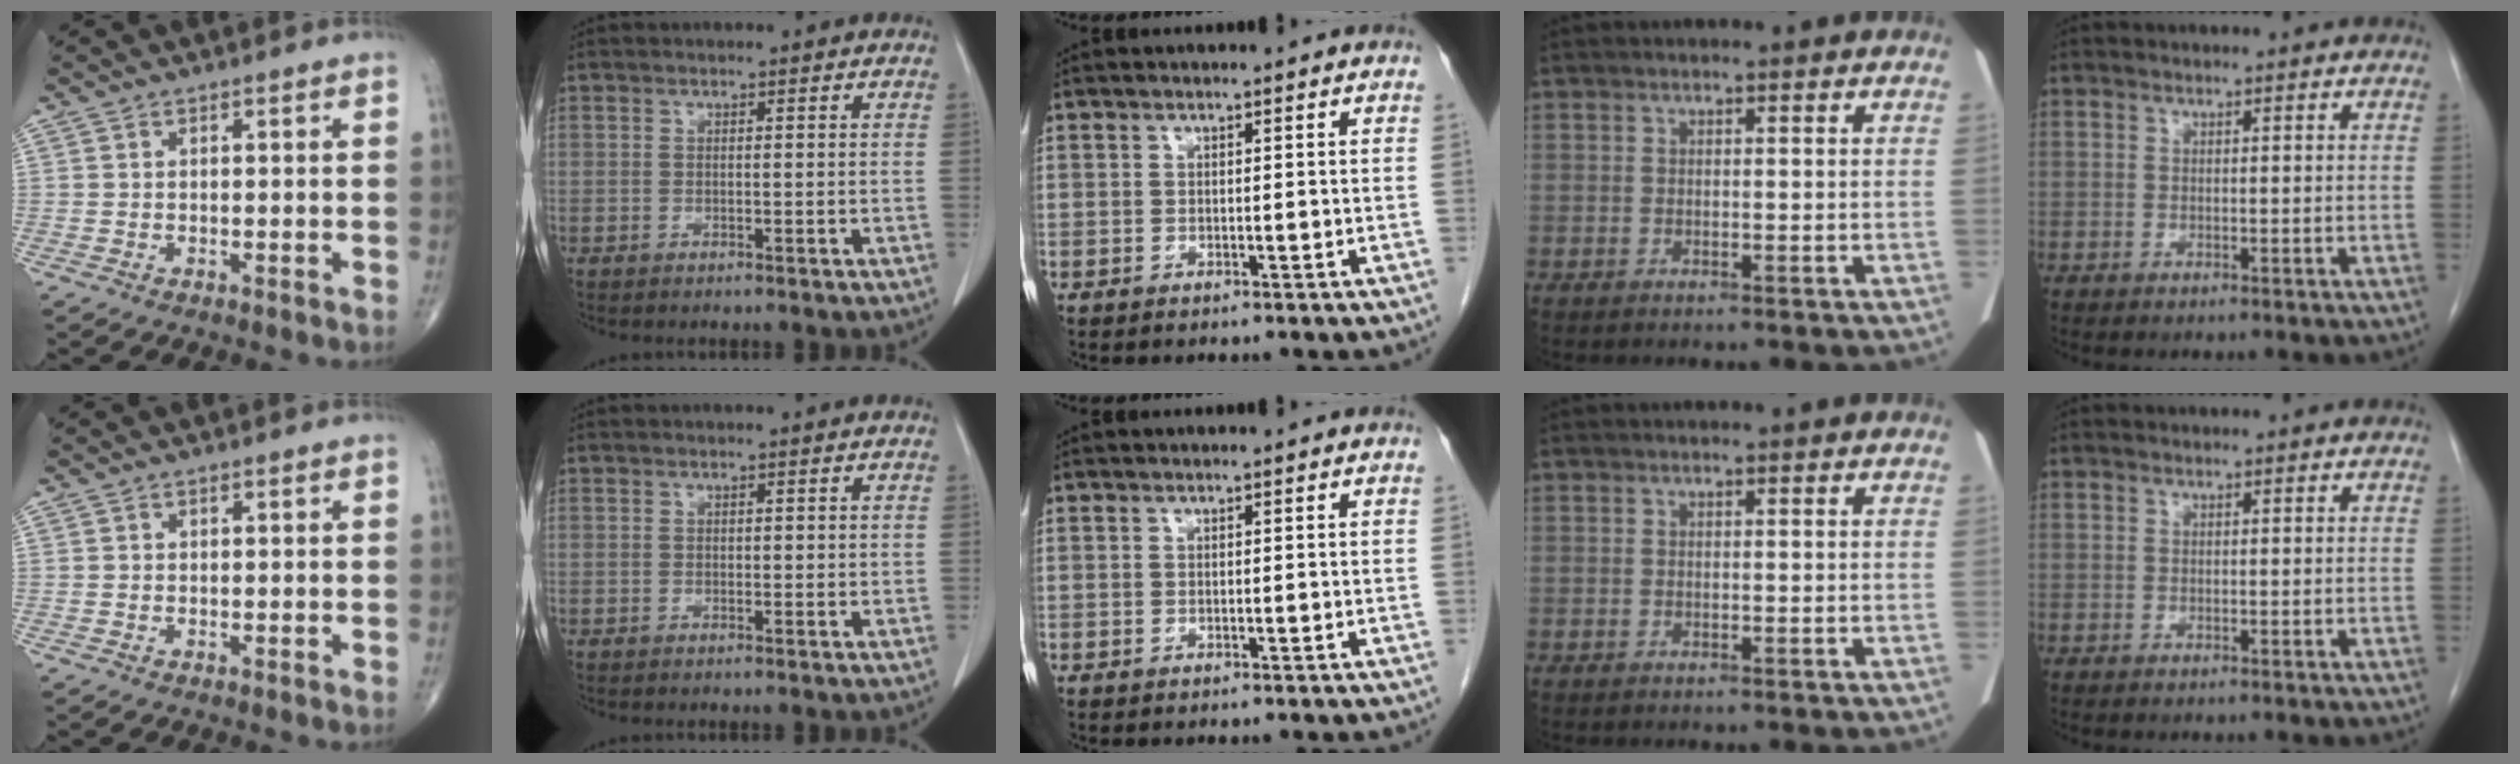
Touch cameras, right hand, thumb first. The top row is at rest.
{"index": {"total": 0.7, "force": [0.2, 0.4, 0.5], "torque": [-0.004, 0.001, 0.003]}}